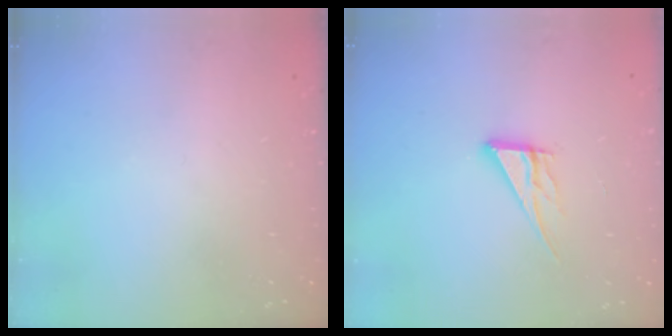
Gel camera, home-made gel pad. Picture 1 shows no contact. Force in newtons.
{"total": 7.1, "press": 7.1, "slide": 0.2}